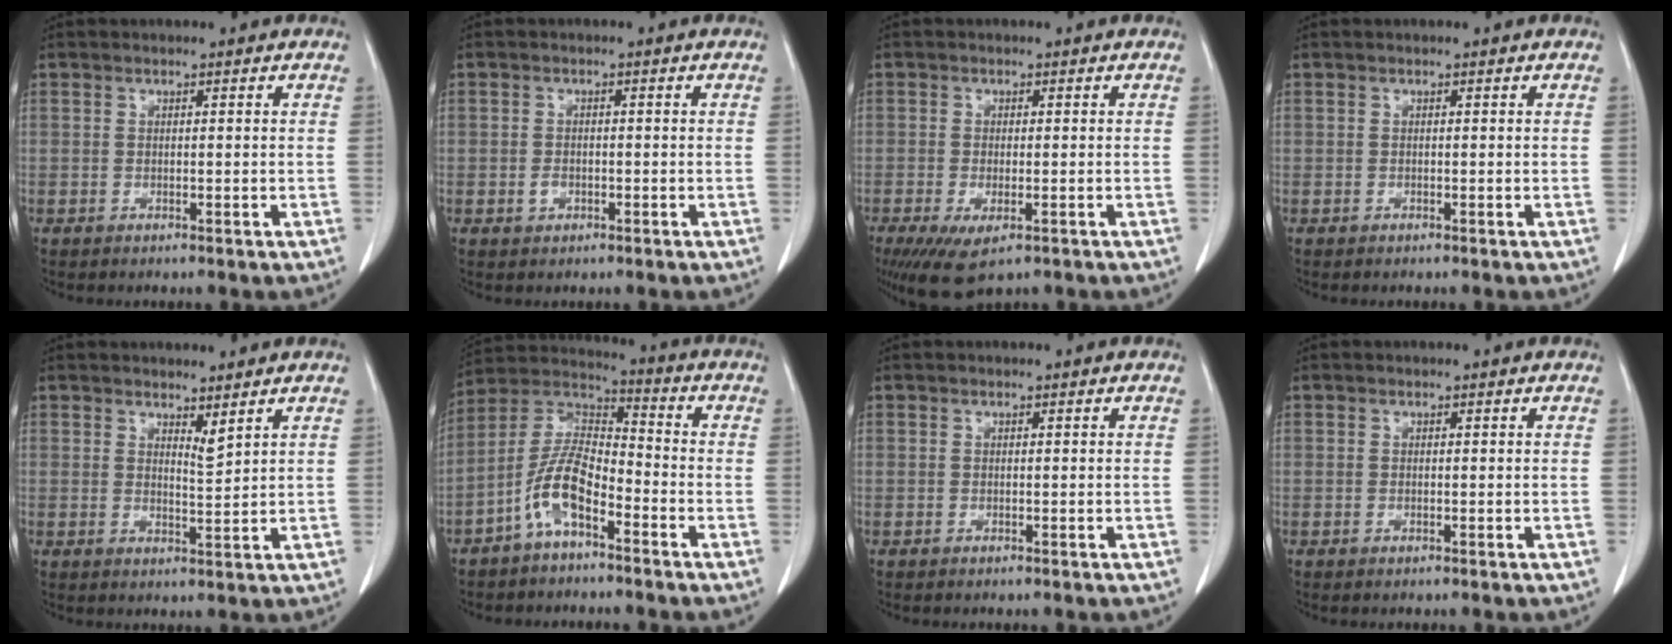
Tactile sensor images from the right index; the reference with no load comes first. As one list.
[{"total": 1.5, "force": [-0.6, 1.1, 0.9], "torque": [-0.018, 0.001, -0.005]}, {"total": 6.5, "force": [-3.7, 2.3, 4.8], "torque": [-0.083, -0.019, -0.058]}, {"total": 0.0}, {"total": 2.1, "force": [1.7, 0.1, 1.2], "torque": [-0.025, -0.013, 0.036]}, {"total": 9.4, "force": [-5.0, 3.2, 7.3], "torque": [-0.165, 0.017, -0.101]}, {"total": 0.0}, {"total": 0.0}]